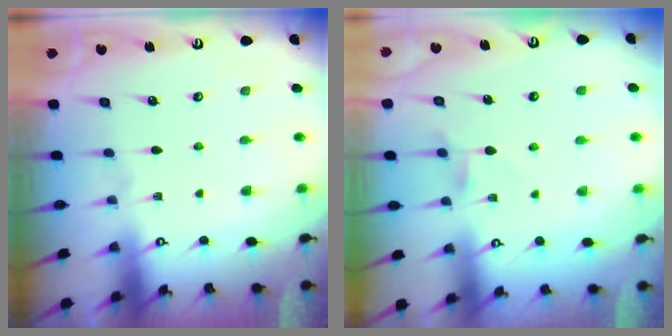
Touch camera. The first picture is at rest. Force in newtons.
{"total": 3.6, "press": 3.6, "slide": 0.4}